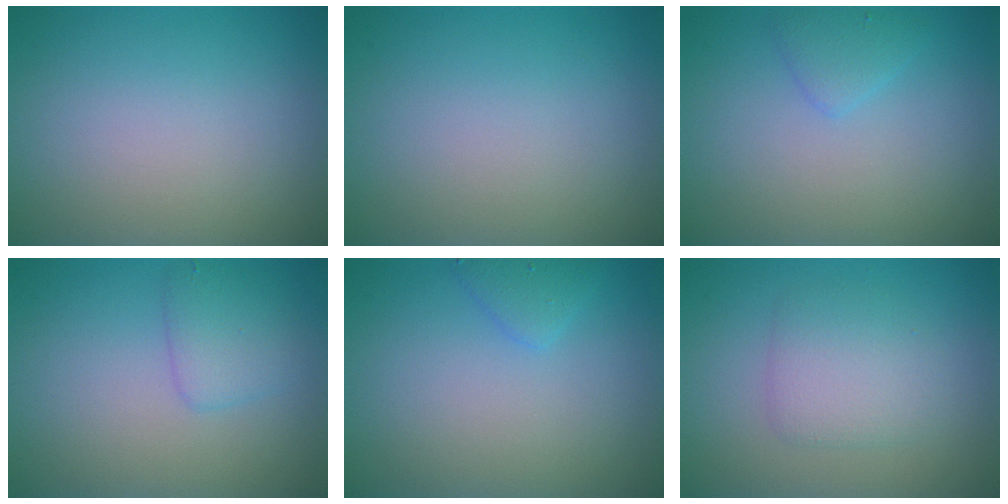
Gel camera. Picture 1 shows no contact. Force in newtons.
{"total": 0.0}
{"total": 1.5, "press": 1.5, "slide": 0.1}
{"total": 2.2, "press": 2.2, "slide": 0.1}
{"total": 1.5, "press": 1.5, "slide": 0.0}
{"total": 2.8, "press": 2.8, "slide": 0.1}